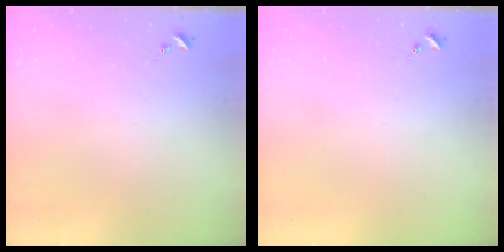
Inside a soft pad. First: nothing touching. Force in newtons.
{"total": 0.0}